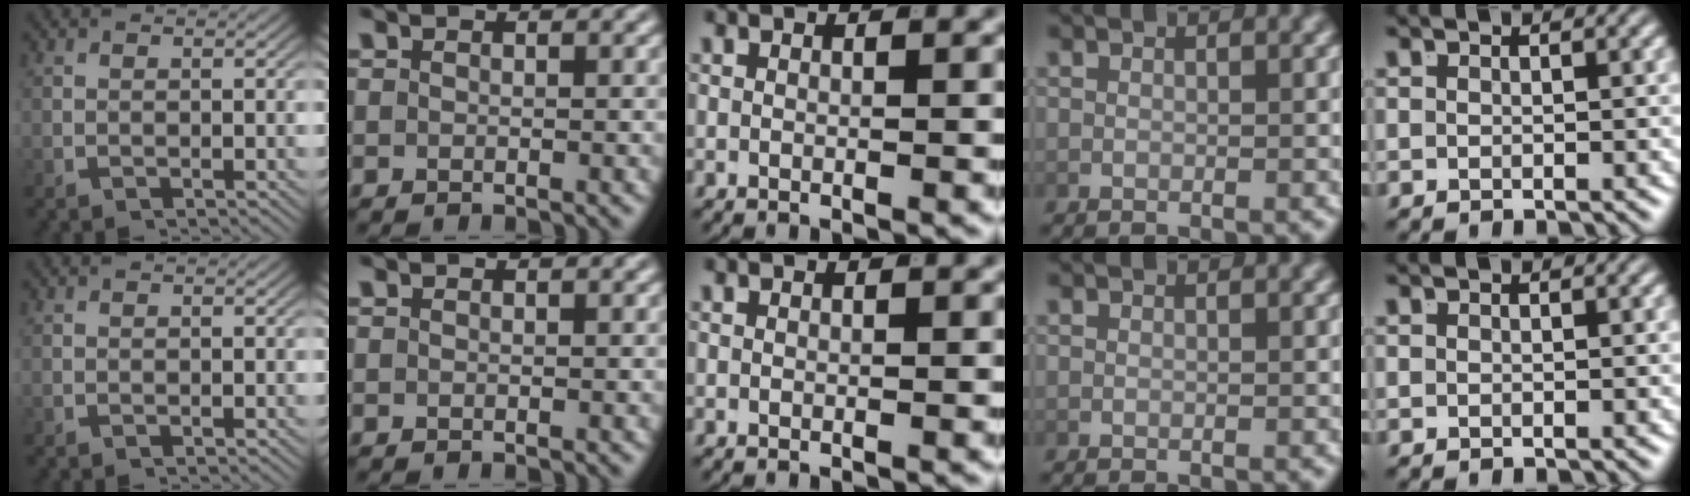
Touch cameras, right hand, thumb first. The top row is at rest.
{}